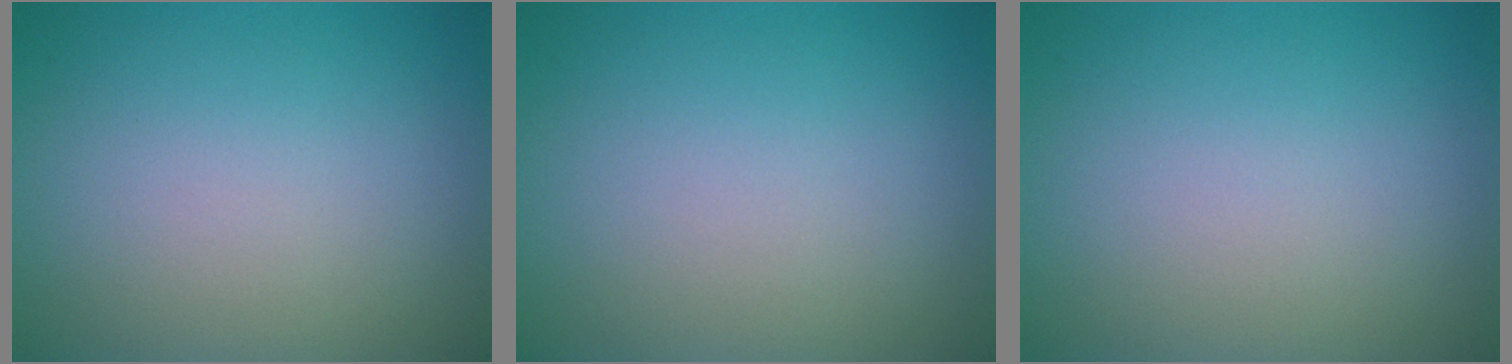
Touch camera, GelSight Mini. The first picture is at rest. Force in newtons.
{"total": 0.0}
{"total": 0.0}